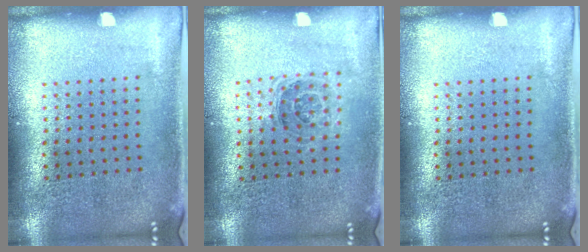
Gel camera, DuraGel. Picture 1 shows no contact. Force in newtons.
{"total": 1.1, "press": 1.0, "slide": 0.5}
{"total": 0.0}